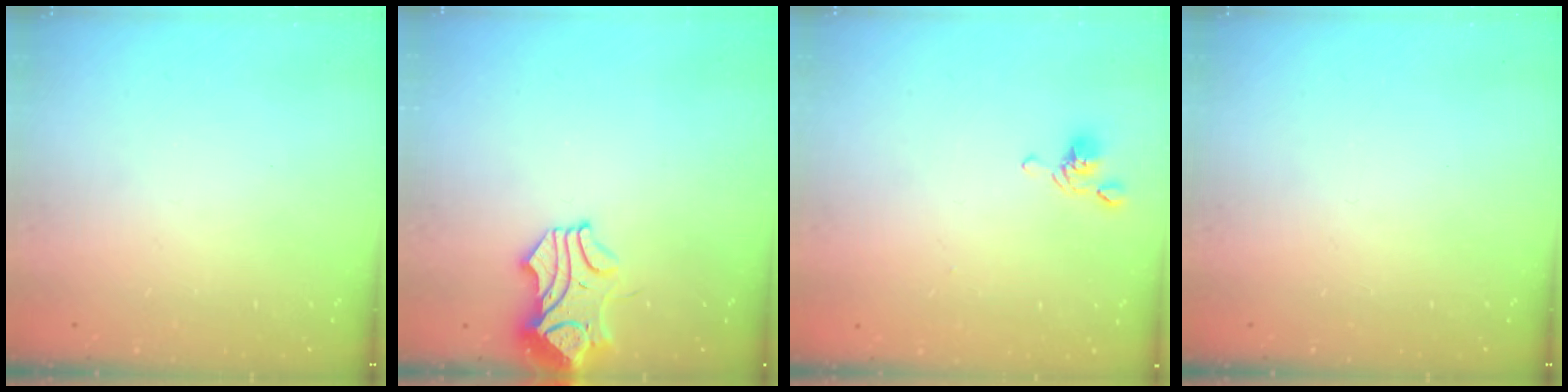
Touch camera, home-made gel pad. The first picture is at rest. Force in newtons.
{"total": 1.1, "press": 0.7, "slide": 0.9}
{"total": 2.6, "press": 2.5, "slide": 0.6}
{"total": 0.0}